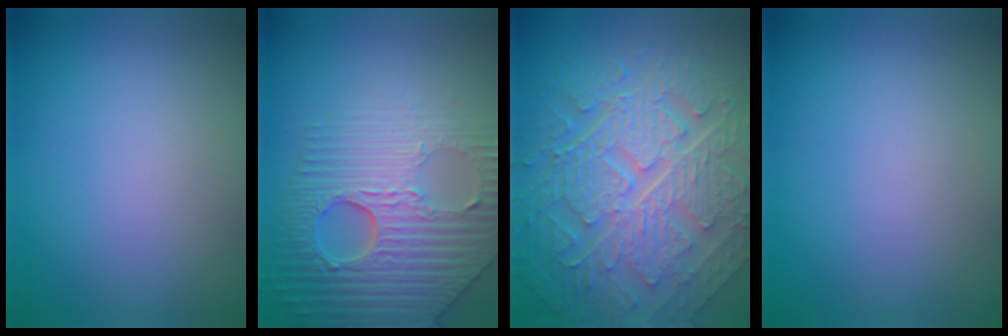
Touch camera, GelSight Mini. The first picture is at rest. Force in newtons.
{"total": 8.3, "press": 6.2, "slide": 5.6}
{"total": 10.2, "press": 6.8, "slide": 7.5}
{"total": 0.0}